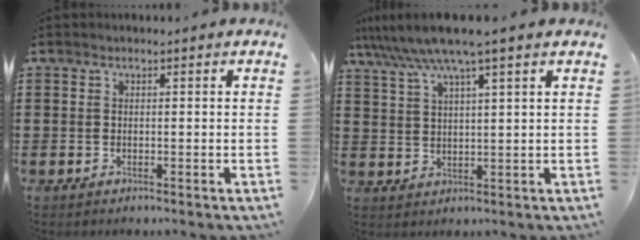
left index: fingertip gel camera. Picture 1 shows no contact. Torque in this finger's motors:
{"motor_torque": [1.64, -0.52, 1.05, 0.21]}